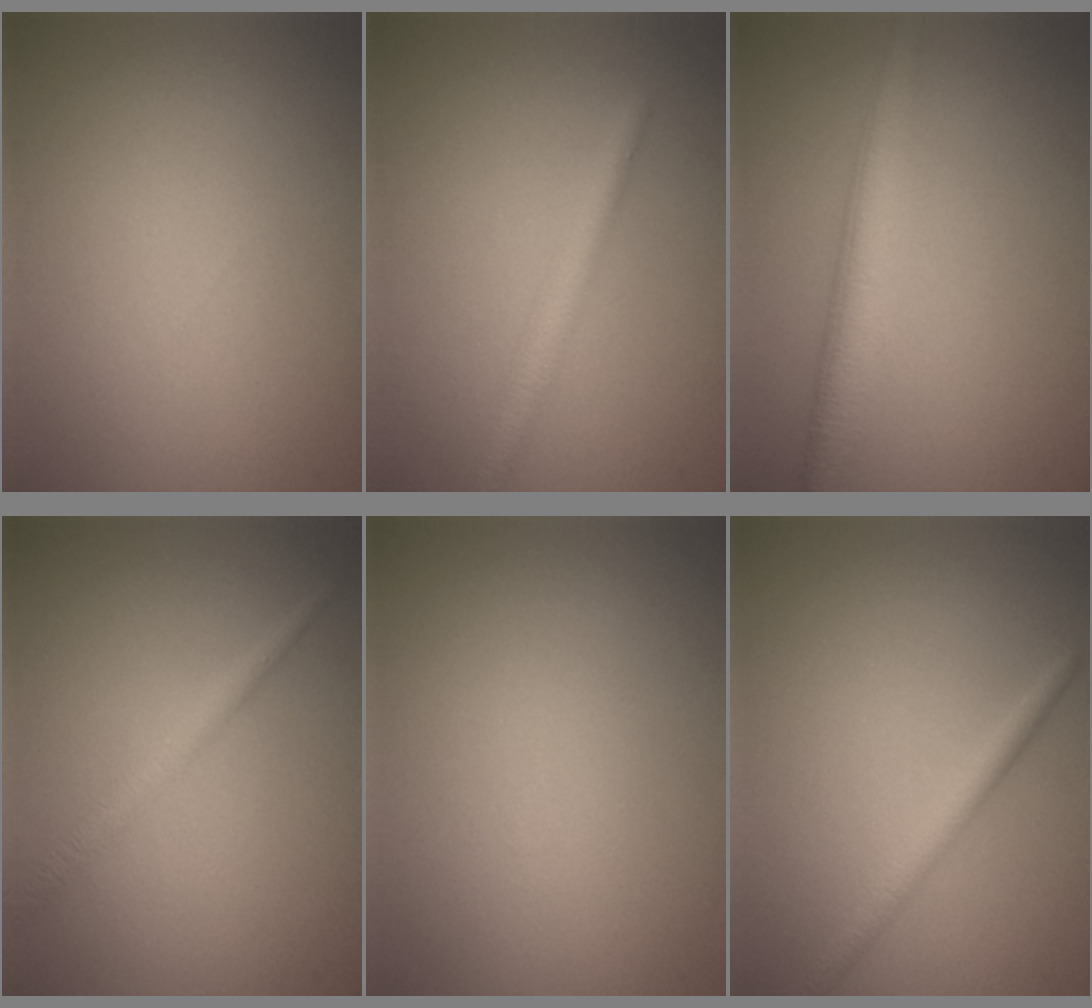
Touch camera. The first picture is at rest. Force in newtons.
{"total": 2.4, "press": 2.4, "slide": 0.1}
{"total": 4.2, "press": 4.2, "slide": 0.1}
{"total": 1.9, "press": 1.9, "slide": 0.1}
{"total": 0.0}
{"total": 2.0, "press": 1.9, "slide": 0.1}